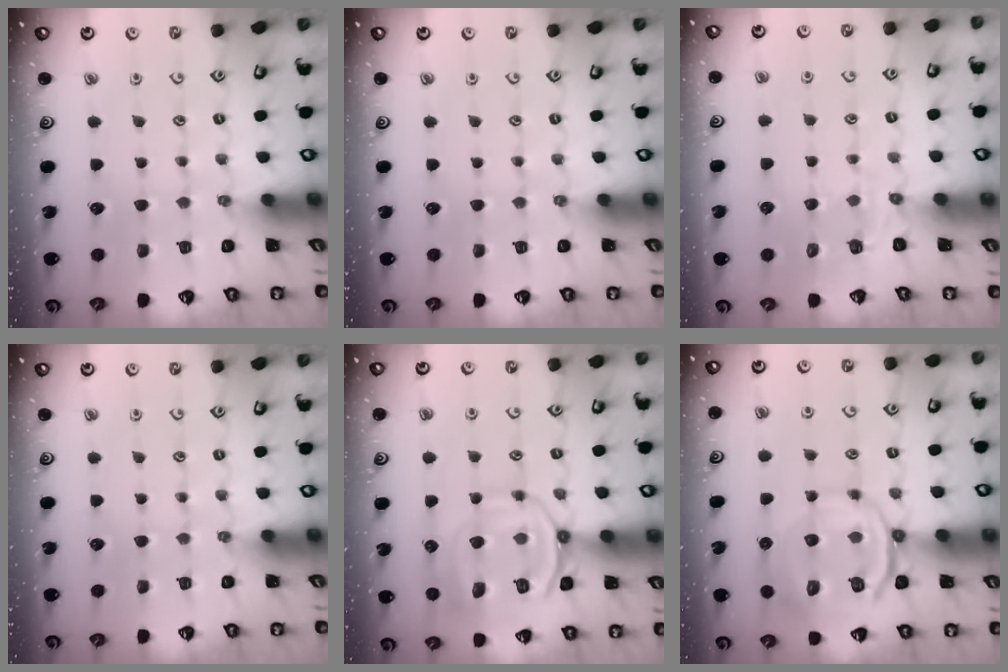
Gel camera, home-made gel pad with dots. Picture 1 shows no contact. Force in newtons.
{"total": 0.0}
{"total": 2.3, "press": 1.5, "slide": 1.7}
{"total": 0.0}
{"total": 12.5, "press": 12.5, "slide": 1.2}
{"total": 10.2, "press": 10.0, "slide": 1.8}